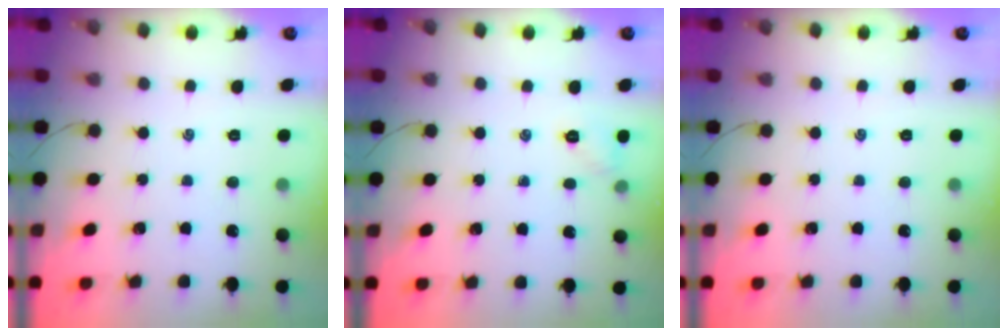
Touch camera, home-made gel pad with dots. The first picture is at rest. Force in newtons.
{"total": 6.0, "press": 5.8, "slide": 1.6}
{"total": 0.0}